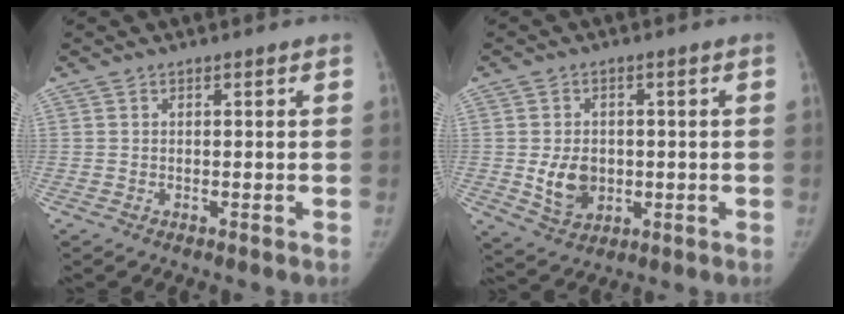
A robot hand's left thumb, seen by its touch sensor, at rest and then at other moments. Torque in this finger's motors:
{"motor_torque": [0.20, 1.46, 0.63, -0.74, 0.26]}